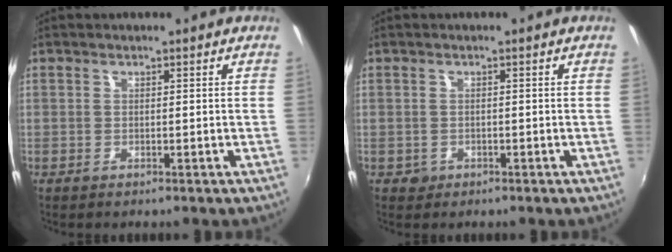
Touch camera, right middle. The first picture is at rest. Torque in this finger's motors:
{"motor_torque": [0.20, -0.18, 0.02, 0.01]}